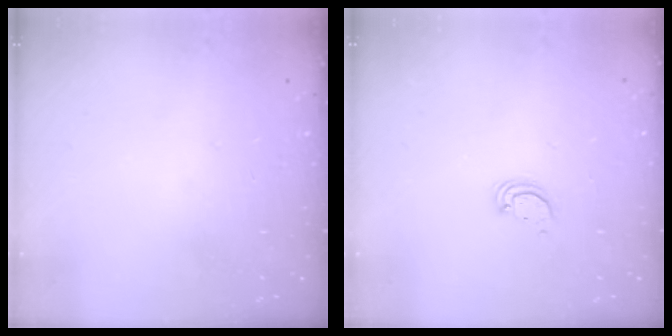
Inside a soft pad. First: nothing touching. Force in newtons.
{"total": 3.3, "press": 3.3, "slide": 0.3}